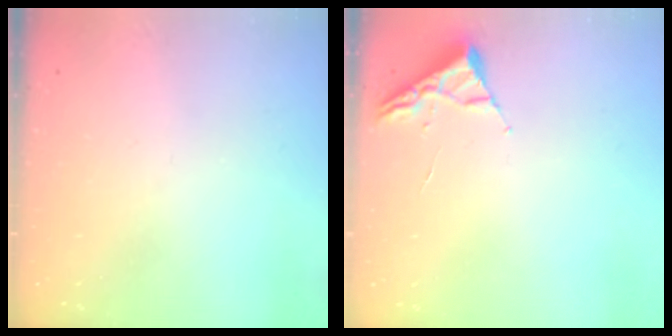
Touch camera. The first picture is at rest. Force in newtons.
{"total": 2.6, "press": 2.6, "slide": 0.3}